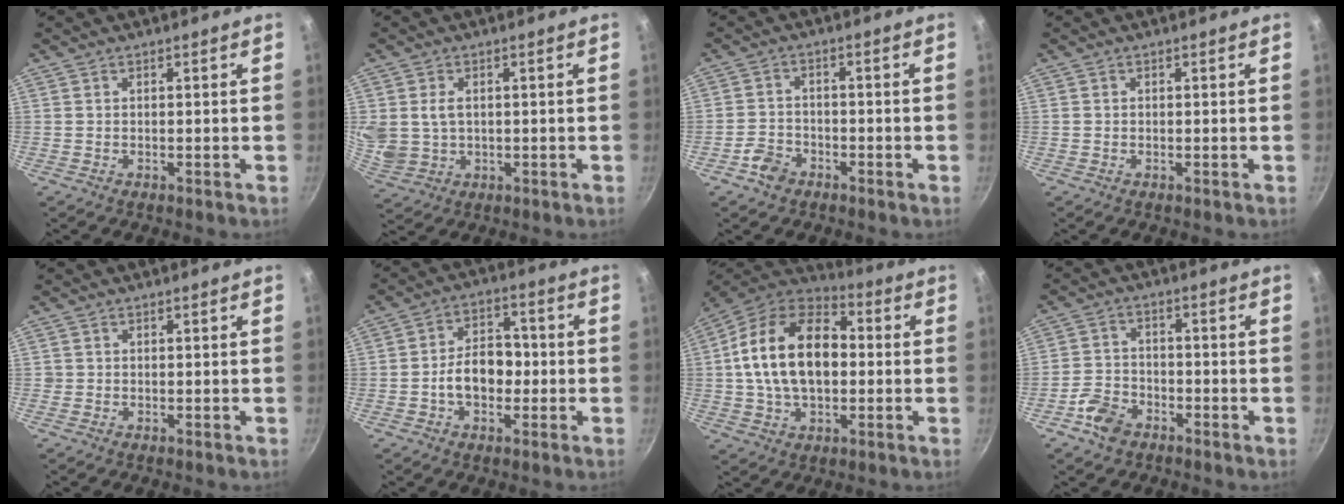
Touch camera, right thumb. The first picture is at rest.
{"total": 7.5, "force": [1.2, 5.8, 4.6], "torque": [-0.083, -0.010, 0.034]}
{"total": 4.4, "force": [-2.7, 3.0, 1.6], "torque": [-0.025, 0.029, -0.049]}
{"total": 0.0}
{"total": 0.5, "force": [-0.1, 0.5, 0.0], "torque": [0.002, 0.002, -0.002]}
{"total": 9.0, "force": [-1.6, 6.3, 6.2], "torque": [-0.067, 0.028, -0.031]}
{"total": 20.5, "force": [1.0, 13.2, 15.7], "torque": [-0.250, 0.033, 0.003]}
{"total": 6.3, "force": [-3.8, 4.1, 2.9], "torque": [-0.053, 0.034, -0.077]}